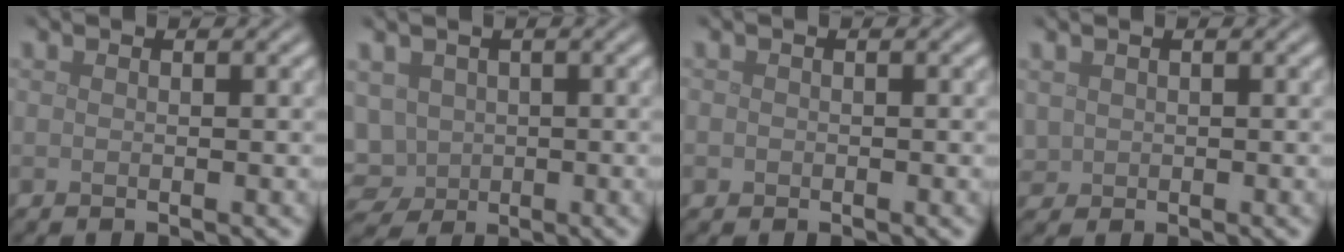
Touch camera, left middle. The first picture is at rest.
{"total": 4.7, "force": [-0.5, 4.2, 2.1], "torque": [-0.055, 0.003, -0.008]}
{"total": 0.6, "force": [-0.2, 0.6, 0.1], "torque": [0.003, -0.005, -0.005]}
{"total": 1.0, "force": [0.3, 0.9, 0.1], "torque": [-0.005, -0.003, 0.008]}